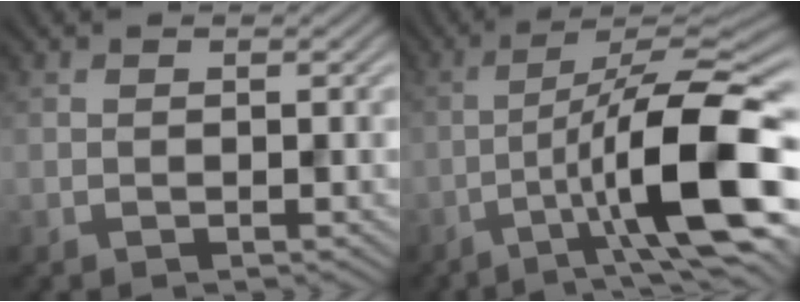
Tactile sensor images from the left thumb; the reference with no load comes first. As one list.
[{"total": 14.4, "force": [-5.0, 3.1, 13.2], "torque": [-0.203, 0.015, -0.087]}]